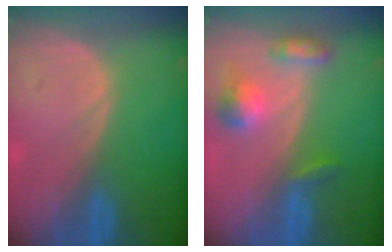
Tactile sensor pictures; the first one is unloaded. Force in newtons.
{"total": 5.7, "press": 5.3, "slide": 2.1}